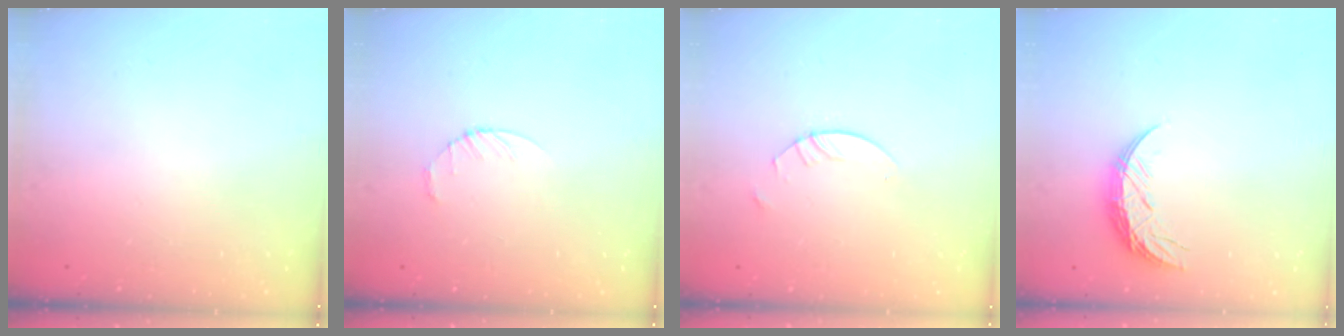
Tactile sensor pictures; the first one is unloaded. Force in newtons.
{"total": 3.4, "press": 3.3, "slide": 0.4}
{"total": 2.4, "press": 2.4, "slide": 0.1}
{"total": 8.2, "press": 8.2, "slide": 0.8}